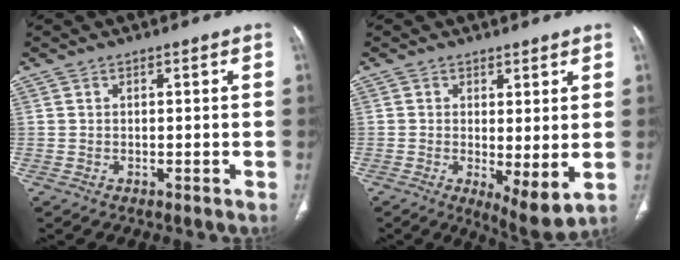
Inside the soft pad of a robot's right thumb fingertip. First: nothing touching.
{"total": 7.0, "force": [-0.5, 2.5, 6.6], "torque": [-0.103, -0.024, -0.004]}